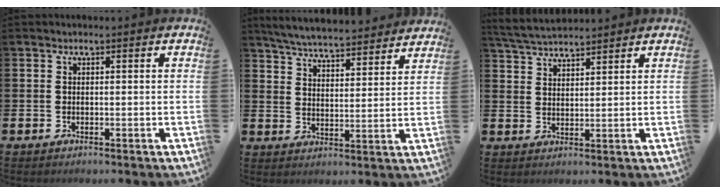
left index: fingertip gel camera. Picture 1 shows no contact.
{"total": 6.1, "force": [6.0, 0.4, 1.0], "torque": [-0.048, -0.039, 0.107]}
{"total": 4.5, "force": [4.4, 0.6, 0.8], "torque": [-0.034, -0.018, 0.080]}